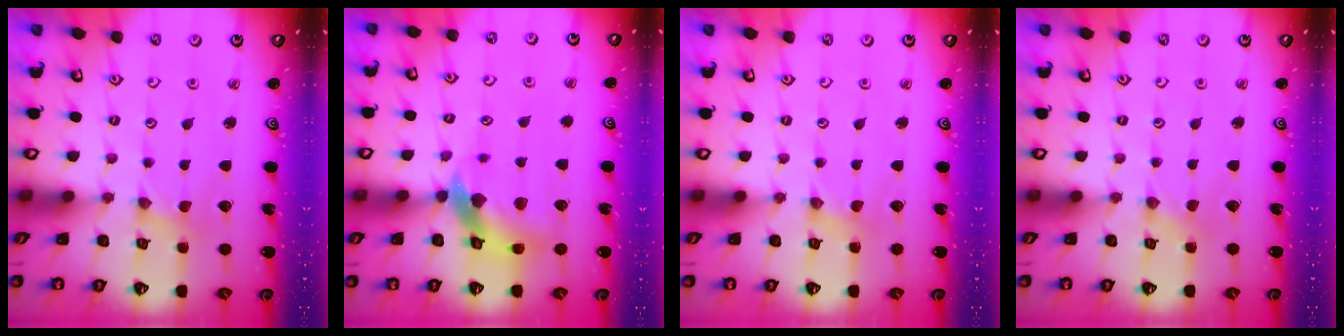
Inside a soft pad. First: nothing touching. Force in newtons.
{"total": 12.2, "press": 12.1, "slide": 1.9}
{"total": 1.1, "press": 1.1, "slide": 0.2}
{"total": 0.0}